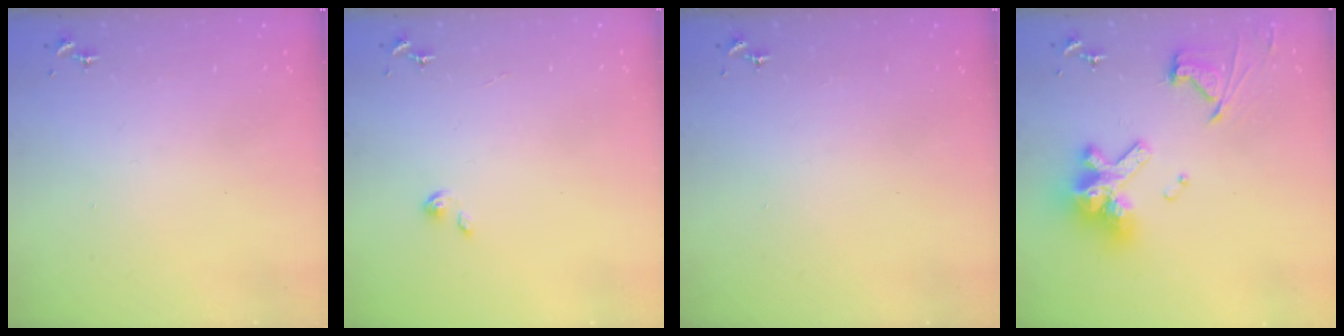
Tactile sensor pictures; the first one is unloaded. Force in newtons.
{"total": 2.7, "press": 2.7, "slide": 0.2}
{"total": 0.0}
{"total": 18.5, "press": 18.3, "slide": 2.2}